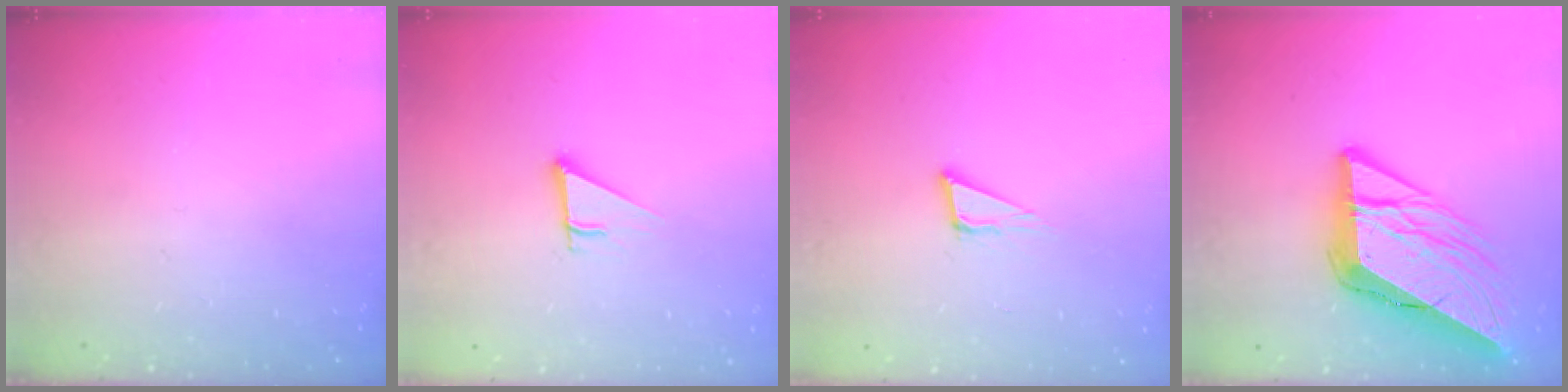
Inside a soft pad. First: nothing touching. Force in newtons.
{"total": 2.5, "press": 2.5, "slide": 0.2}
{"total": 5.0, "press": 5.0, "slide": 0.2}
{"total": 17.8, "press": 17.7, "slide": 2.2}